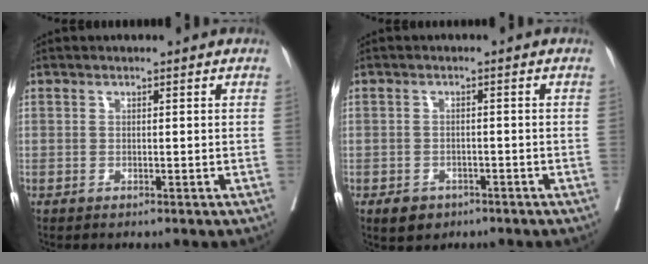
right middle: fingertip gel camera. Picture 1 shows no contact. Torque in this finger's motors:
{"motor_torque": [0.29, -0.21, -0.04, 0.00]}